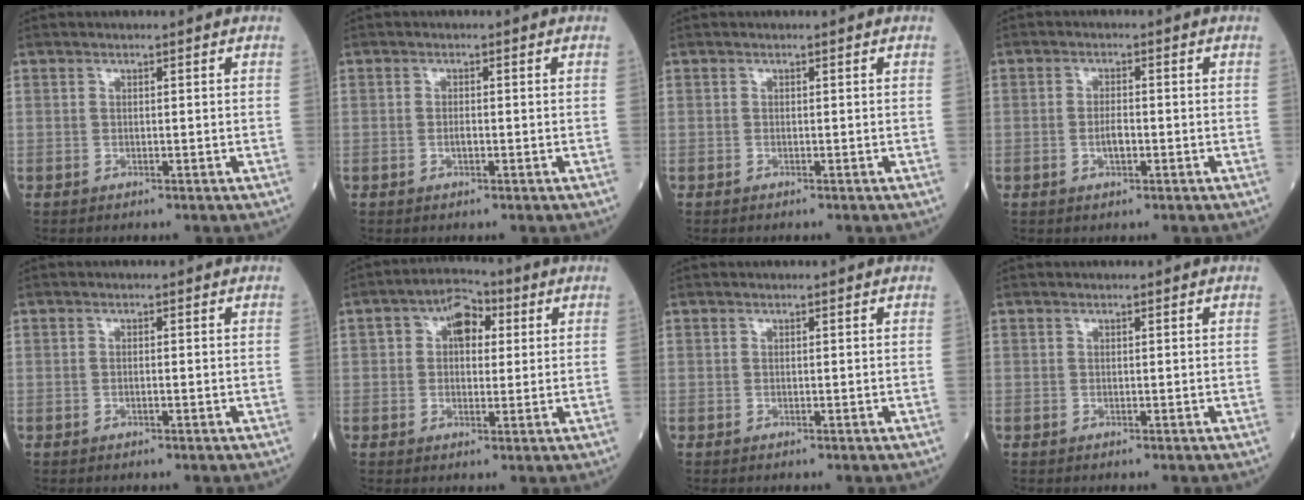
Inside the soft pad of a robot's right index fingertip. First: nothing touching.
{"total": 1.1, "force": [-0.4, 0.3, 0.9], "torque": [-0.020, 0.000, -0.008]}
{"total": 0.0}
{"total": 1.8, "force": [-0.6, 0.6, 1.6], "torque": [-0.030, 0.002, -0.011]}
{"total": 0.8, "force": [-0.2, 0.2, 0.8], "torque": [-0.015, 0.001, -0.003]}
{"total": 6.2, "force": [1.7, 3.8, 4.6], "torque": [-0.074, 0.028, 0.024]}
{"total": 0.0}
{"total": 0.0}